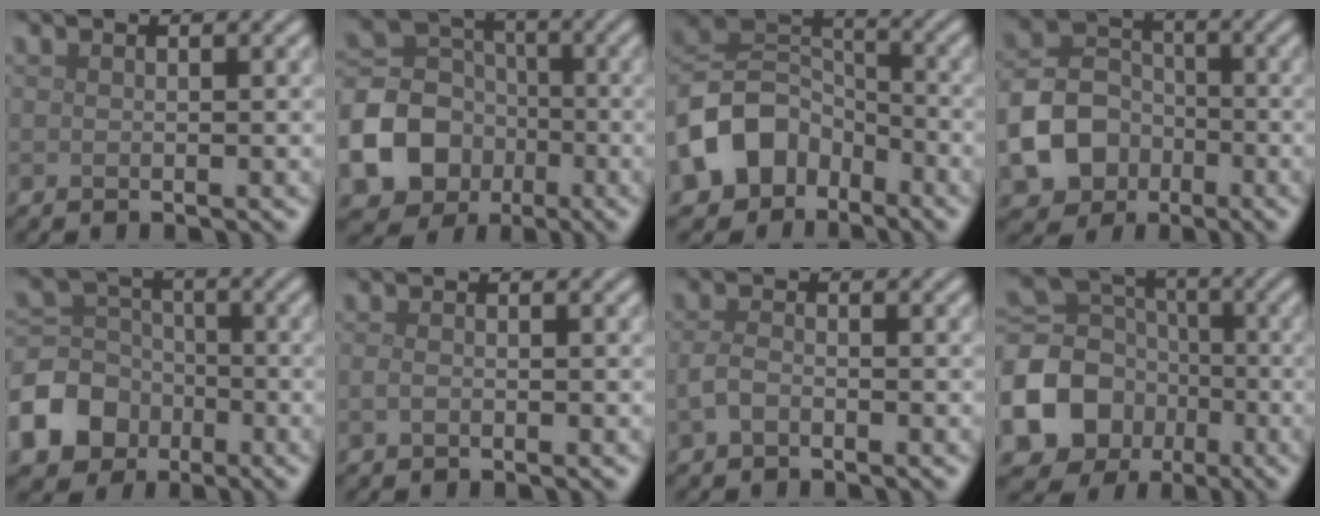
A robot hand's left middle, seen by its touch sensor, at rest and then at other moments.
{"total": 11.3, "force": [-3.9, 9.8, 4.0], "torque": [-0.109, -0.024, -0.098]}
{"total": 8.6, "force": [-4.4, 6.3, 3.8], "torque": [-0.067, 0.001, -0.098]}
{"total": 7.4, "force": [-2.7, 5.9, 3.6], "torque": [-0.068, -0.006, -0.059]}
{"total": 9.3, "force": [-4.5, 7.6, 2.9], "torque": [-0.076, -0.013, -0.106]}
{"total": 0.7, "force": [-0.3, 0.4, 0.5], "torque": [-0.014, -0.001, -0.007]}
{"total": 1.6, "force": [-0.7, 0.9, 1.1], "torque": [-0.027, 0.003, -0.019]}
{"total": 11.8, "force": [-4.0, 10.2, 4.5], "torque": [-0.126, -0.022, -0.086]}